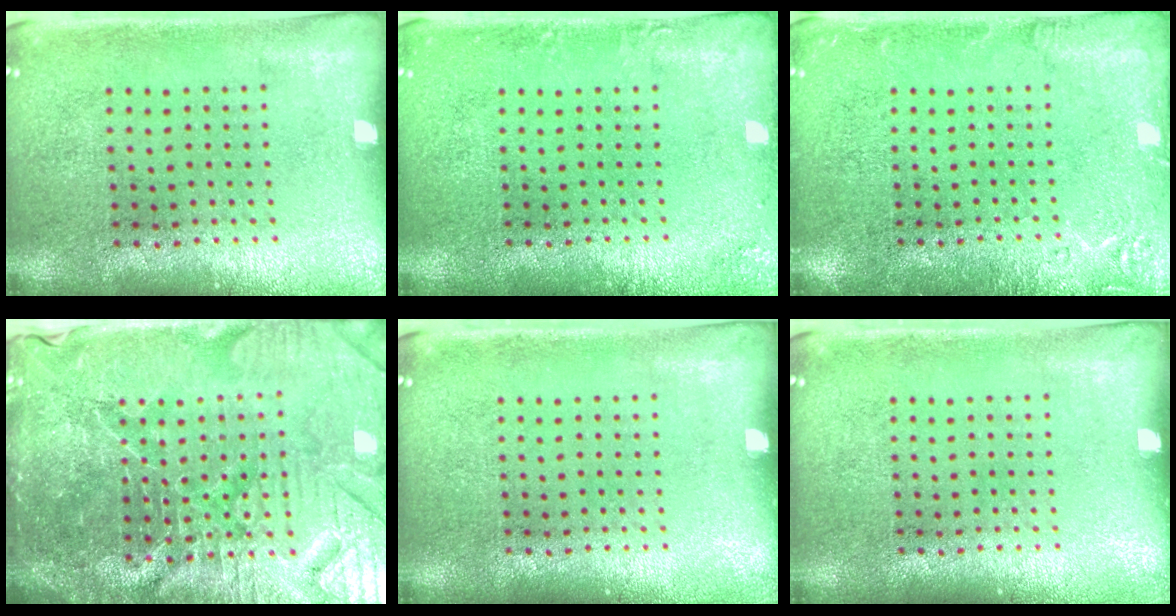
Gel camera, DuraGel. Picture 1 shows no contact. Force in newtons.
{"total": 1.3, "press": 1.3, "slide": 0.0}
{"total": 2.2, "press": 2.2, "slide": 0.4}
{"total": 6.3, "press": 5.7, "slide": 2.8}
{"total": 0.0}
{"total": 0.0}